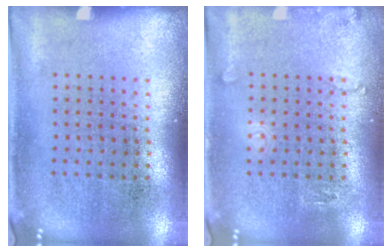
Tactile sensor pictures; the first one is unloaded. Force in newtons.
{"total": 1.3, "press": 1.3, "slide": 0.2}